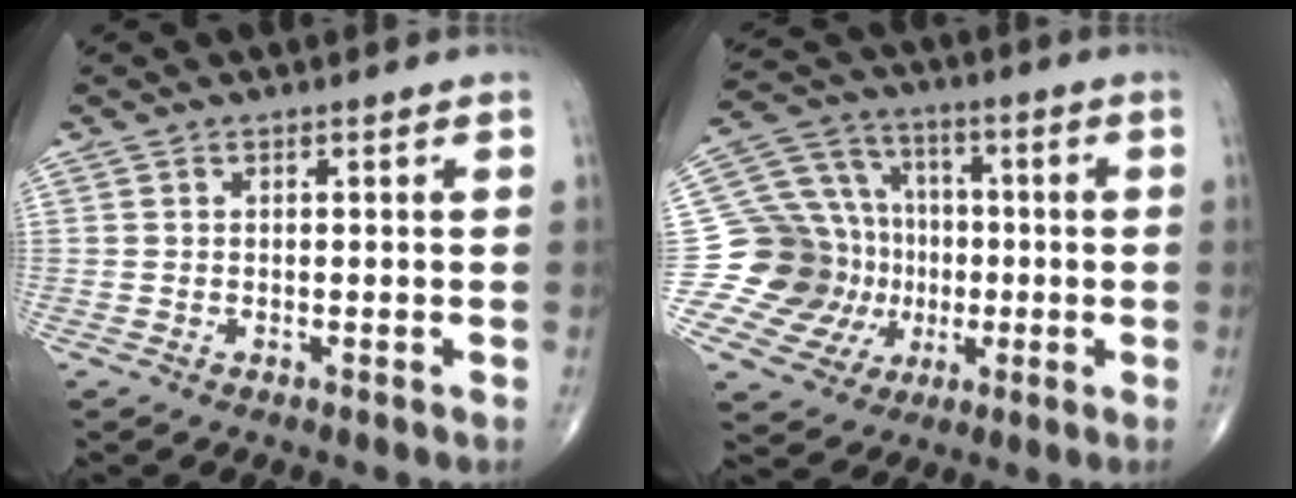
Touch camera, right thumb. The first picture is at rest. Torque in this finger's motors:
{"motor_torque": [0.58, 0.56, -0.04, -0.11, -0.03]}